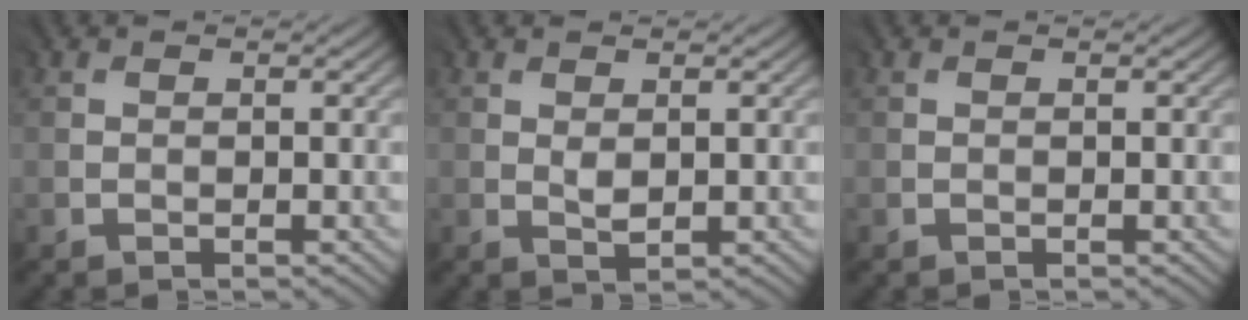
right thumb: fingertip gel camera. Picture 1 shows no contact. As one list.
[{"total": 1.4, "force": [0.4, 0.8, 1.0], "torque": [-0.022, -0.005, 0.012]}, {"total": 0.0}]